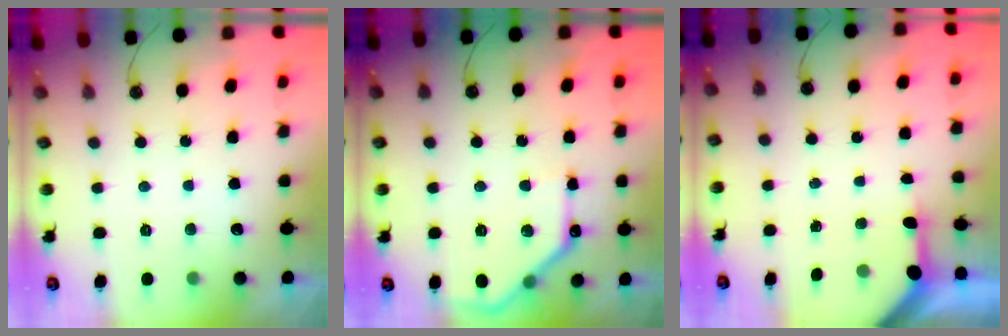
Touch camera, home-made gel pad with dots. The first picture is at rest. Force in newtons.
{"total": 12.5, "press": 12.5, "slide": 0.5}
{"total": 3.3, "press": 3.3, "slide": 0.4}